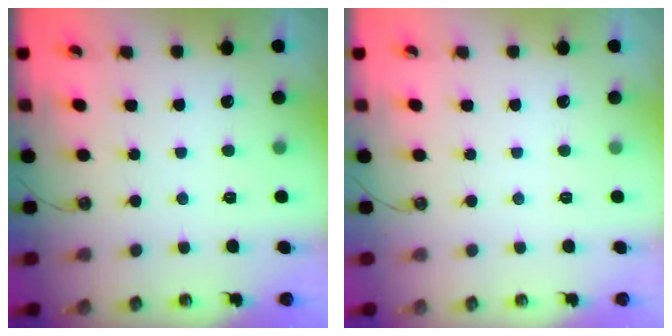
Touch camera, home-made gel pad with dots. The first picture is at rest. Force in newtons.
{"total": 0.0}